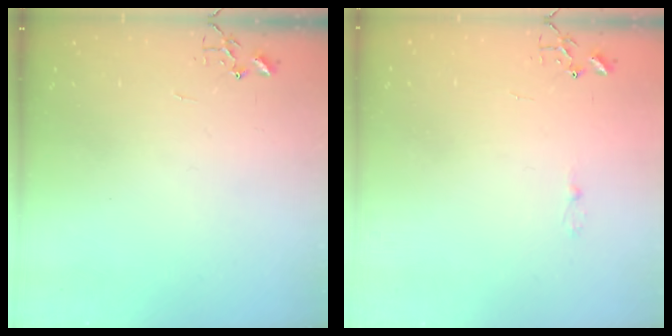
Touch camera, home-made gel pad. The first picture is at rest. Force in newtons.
{"total": 2.5, "press": 2.5, "slide": 0.3}